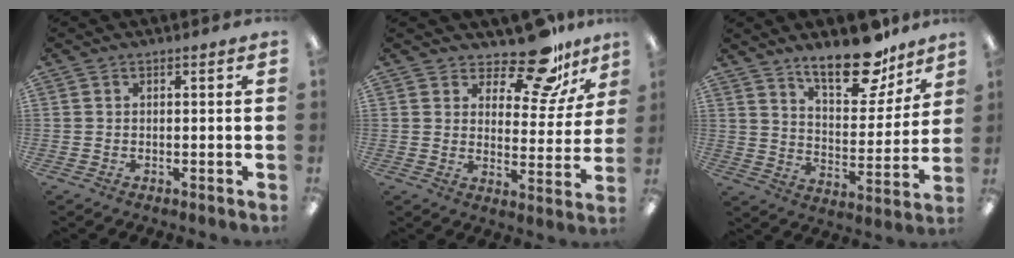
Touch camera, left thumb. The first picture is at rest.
{"total": 14.7, "force": [11.7, 5.3, 7.1], "torque": [-0.109, -0.077, 0.203]}
{"total": 17.1, "force": [12.8, 7.0, 8.9], "torque": [-0.122, -0.079, 0.218]}